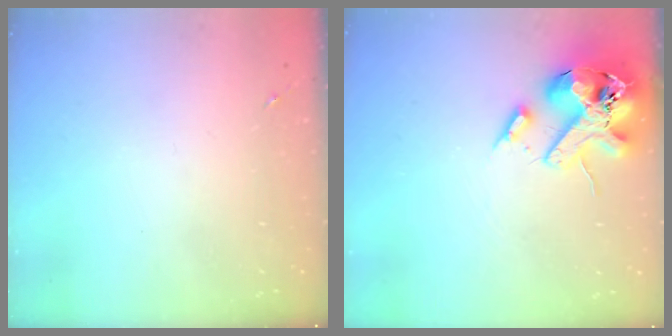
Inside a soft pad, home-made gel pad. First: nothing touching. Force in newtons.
{"total": 17.4, "press": 17.1, "slide": 2.9}